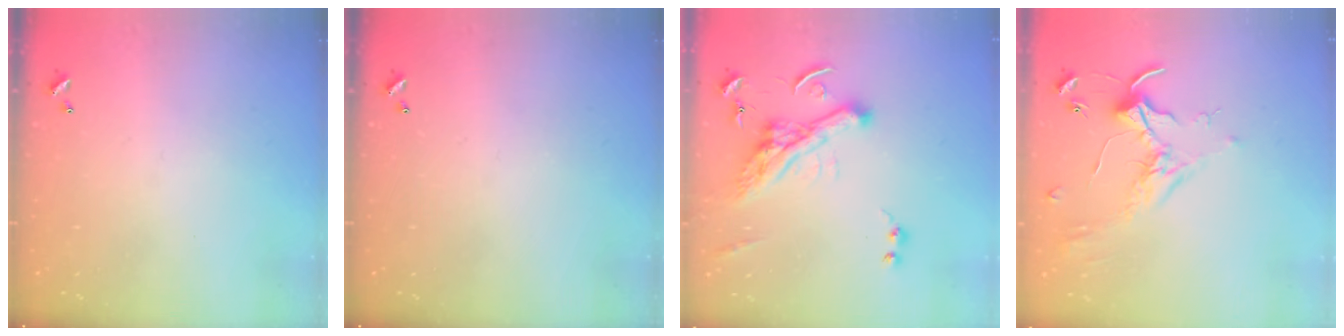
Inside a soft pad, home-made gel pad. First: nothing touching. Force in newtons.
{"total": 0.0}
{"total": 6.7, "press": 6.5, "slide": 1.6}
{"total": 1.7, "press": 1.7, "slide": 0.4}